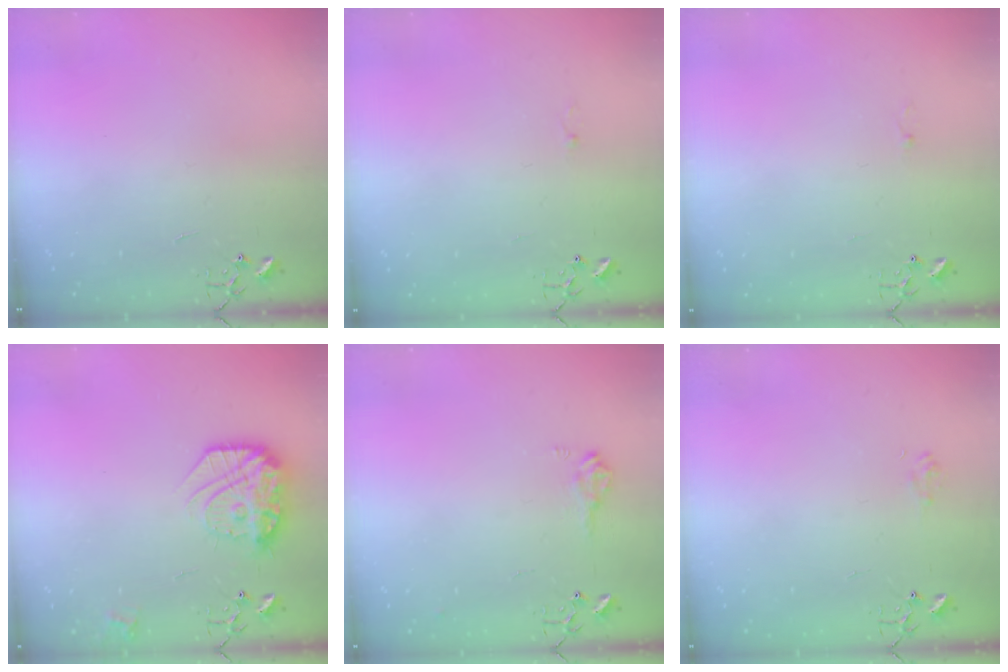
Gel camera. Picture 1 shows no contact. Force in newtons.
{"total": 2.6, "press": 2.6, "slide": 0.4}
{"total": 2.6, "press": 2.6, "slide": 0.4}
{"total": 16.2, "press": 16.2, "slide": 0.6}
{"total": 9.3, "press": 9.3, "slide": 0.9}
{"total": 5.7, "press": 5.6, "slide": 0.7}